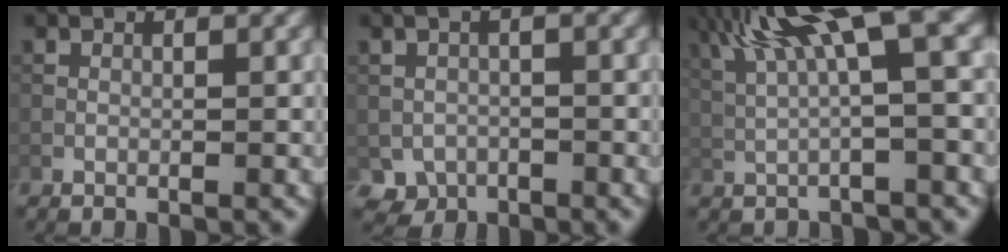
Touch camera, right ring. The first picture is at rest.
{"total": 2.9, "force": [-1.2, 2.2, 1.4], "torque": [-0.026, -0.006, -0.022]}
{"total": 9.3, "force": [3.6, 1.7, 8.4], "torque": [-0.150, 0.028, 0.069]}